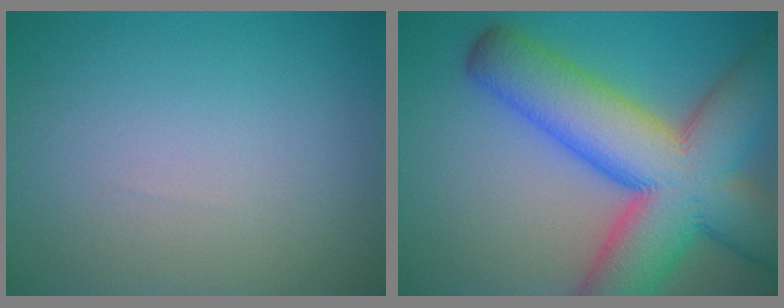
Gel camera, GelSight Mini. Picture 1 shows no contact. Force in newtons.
{"total": 14.8, "press": 14.7, "slide": 0.7}